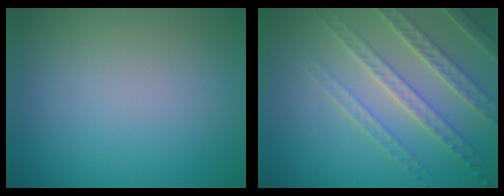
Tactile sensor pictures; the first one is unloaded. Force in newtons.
{"total": 4.2, "press": 4.1, "slide": 0.9}